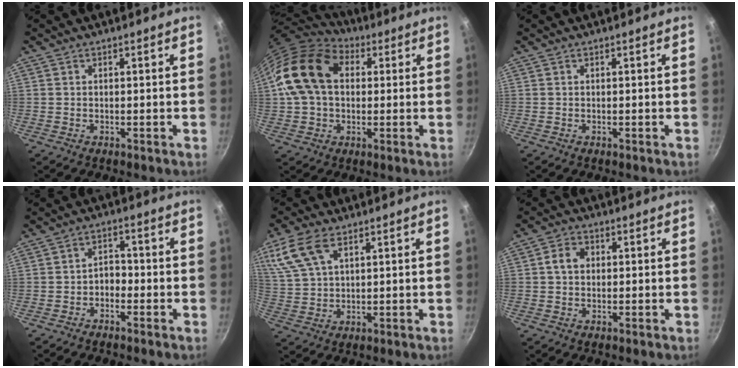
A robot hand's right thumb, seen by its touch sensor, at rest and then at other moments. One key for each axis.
{"total": 17.2, "fx": 3.0, "fy": 12.4, "fz": 11.5, "tx": -0.191, "ty": 0.027, "tz": 0.039}
{"total": 0.0}
{"total": 3.0, "fx": -1.4, "fy": 2.1, "fz": 1.7, "tx": -0.009, "ty": 0.020, "tz": -0.028}
{"total": 10.9, "fx": 5.7, "fy": 5.6, "fz": 7.4, "tx": -0.151, "ty": 0.002, "tz": 0.119}
{"total": 3.9, "fx": 0.5, "fy": 3.0, "fz": 2.4, "tx": -0.034, "ty": 0.010, "tz": 0.002}